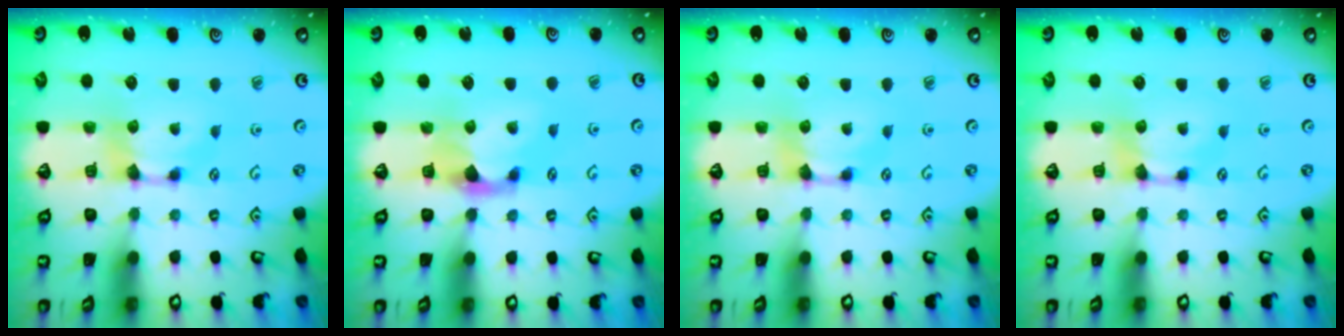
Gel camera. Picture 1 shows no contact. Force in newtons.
{"total": 1.8, "press": 1.2, "slide": 1.4}
{"total": 0.0}
{"total": 0.0}